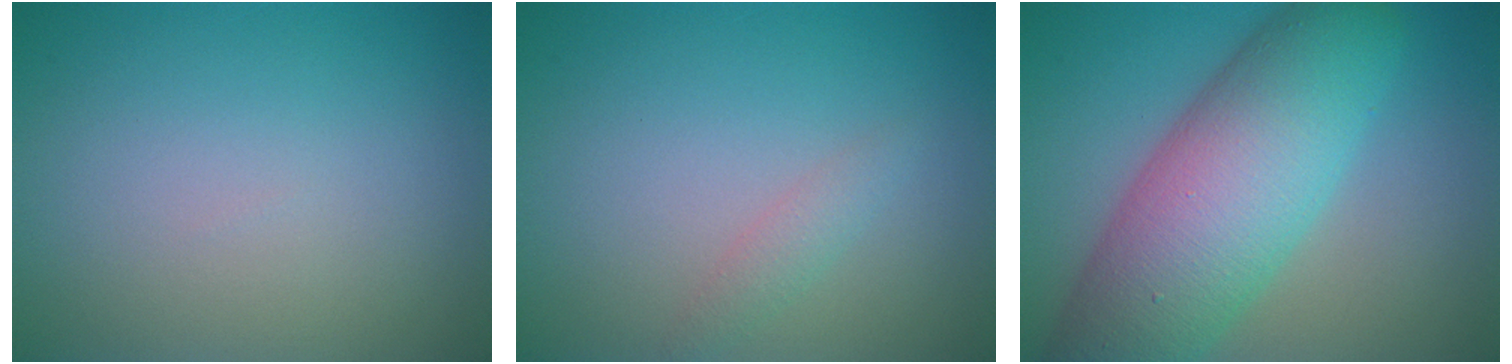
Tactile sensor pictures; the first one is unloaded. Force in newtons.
{"total": 1.2, "press": 1.2, "slide": 0.1}
{"total": 11.3, "press": 11.3, "slide": 0.4}